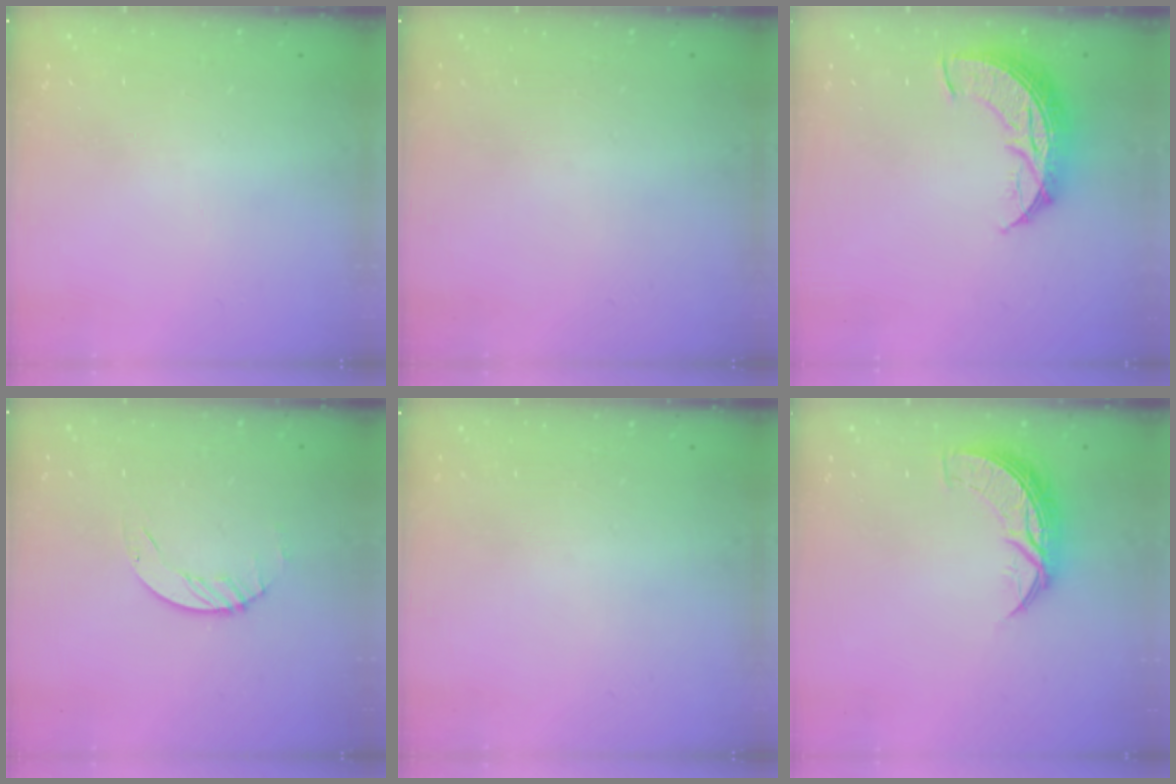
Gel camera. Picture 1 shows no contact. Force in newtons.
{"total": 0.0}
{"total": 9.8, "press": 9.8, "slide": 0.9}
{"total": 1.9, "press": 1.9, "slide": 0.2}
{"total": 0.0}
{"total": 8.2, "press": 8.2, "slide": 0.7}